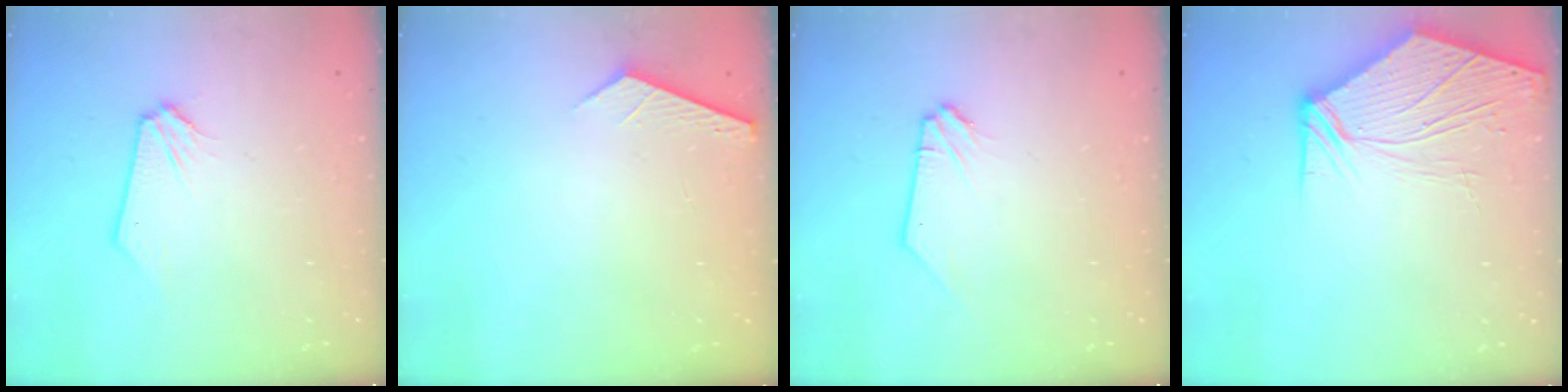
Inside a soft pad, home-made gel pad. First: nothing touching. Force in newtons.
{"total": 2.8, "press": 2.8, "slide": 0.3}
{"total": 0.0}
{"total": 10.5, "press": 10.4, "slide": 1.2}